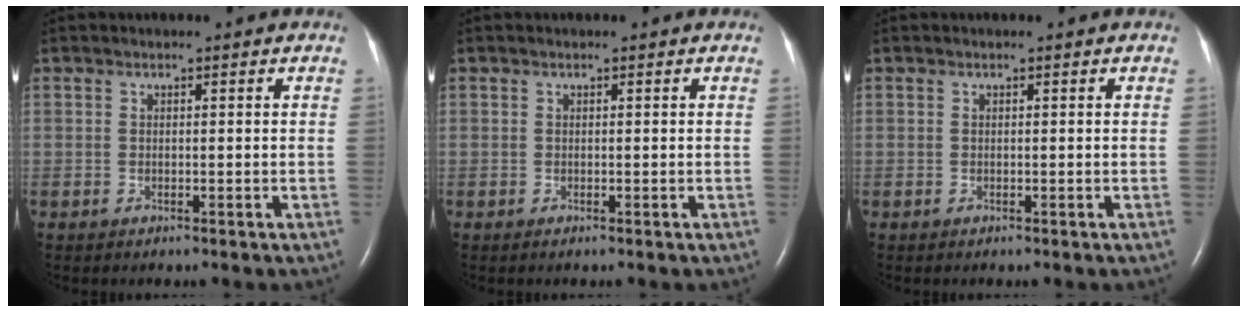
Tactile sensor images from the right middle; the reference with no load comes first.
{"total": 0.0}
{"total": 0.0}